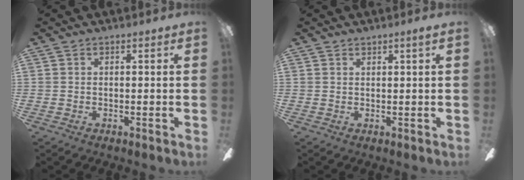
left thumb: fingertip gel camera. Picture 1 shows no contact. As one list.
[{"total": 1.3, "force": [1.1, 0.1, 0.7], "torque": [-0.013, 0.000, 0.019]}]